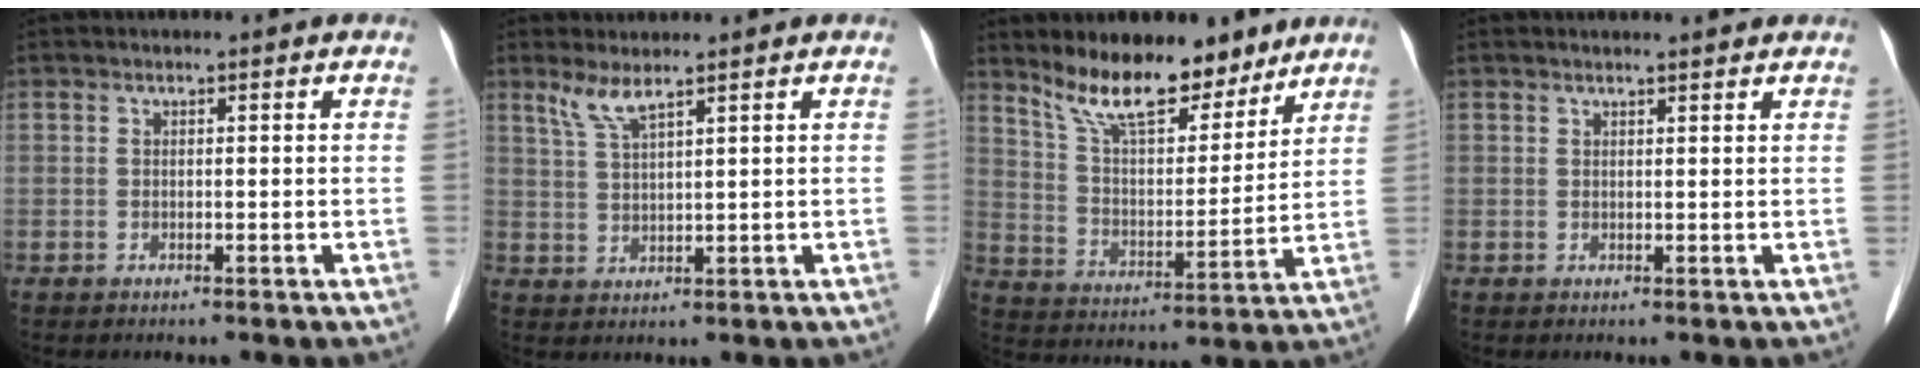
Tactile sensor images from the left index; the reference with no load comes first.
{"total": 3.3, "force": [2.5, 0.1, 2.1], "torque": [-0.053, 0.001, 0.055]}
{"total": 13.3, "force": [10.6, 4.6, 6.6], "torque": [-0.109, -0.002, 0.187]}
{"total": 2.6, "force": [2.4, 0.3, 0.9], "torque": [-0.016, 0.010, 0.028]}